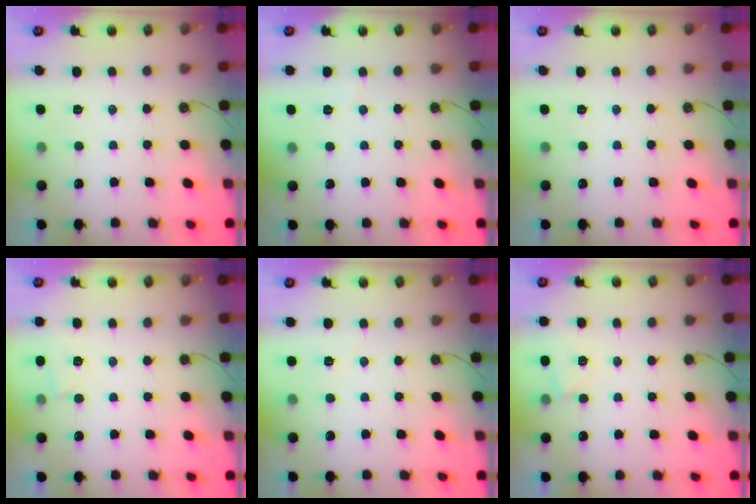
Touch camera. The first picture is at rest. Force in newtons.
{"total": 3.0, "press": 2.6, "slide": 1.4}
{"total": 0.0}
{"total": 5.3, "press": 1.7, "slide": 5.1}
{"total": 4.1, "press": 4.0, "slide": 0.8}
{"total": 4.4, "press": 3.4, "slide": 2.8}